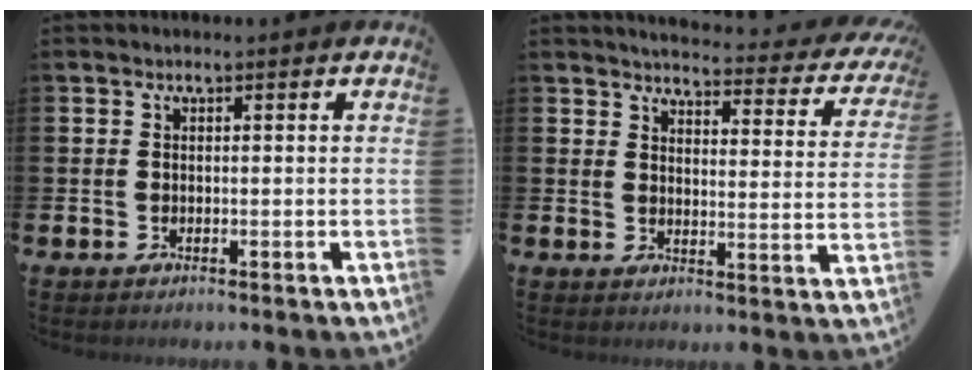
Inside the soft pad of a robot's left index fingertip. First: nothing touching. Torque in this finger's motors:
{"motor_torque": [0.97, -1.17, 0.41, 0.05]}